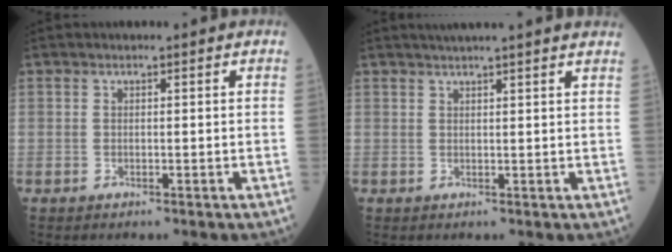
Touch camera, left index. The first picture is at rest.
{"total": 8.5, "force": [7.5, -0.4, 4.0], "torque": [-0.057, 0.027, 0.081]}